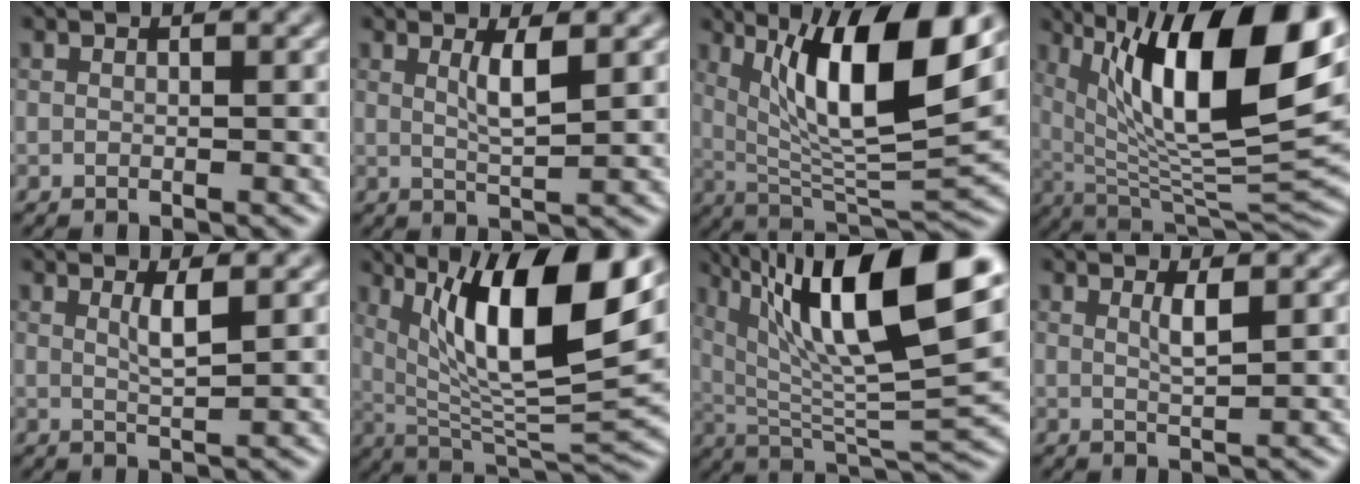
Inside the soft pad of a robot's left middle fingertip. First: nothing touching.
{"total": 2.5, "force": [0.9, 0.4, 2.3], "torque": [-0.042, -0.003, 0.016]}
{"total": 11.9, "force": [4.6, 3.0, 10.6], "torque": [-0.167, -0.008, 0.085]}
{"total": 15.9, "force": [5.8, 5.3, 13.8], "torque": [-0.221, -0.003, 0.099]}
{"total": 2.0, "force": [0.8, 0.3, 1.8], "torque": [-0.034, -0.002, 0.012]}
{"total": 13.1, "force": [5.1, 3.6, 11.6], "torque": [-0.186, -0.003, 0.093]}
{"total": 15.3, "force": [6.6, 3.9, 13.2], "torque": [-0.226, 0.012, 0.118]}
{"total": 1.6, "force": [0.7, 0.2, 1.4], "torque": [-0.028, -0.002, 0.010]}